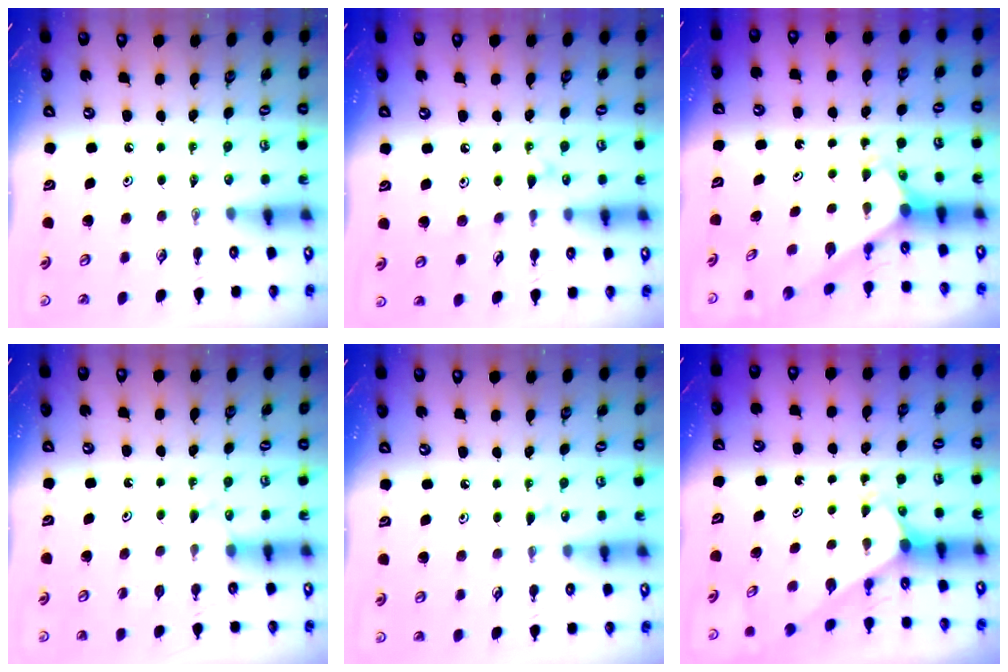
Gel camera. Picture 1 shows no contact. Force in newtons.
{"total": 8.8, "press": 8.7, "slide": 0.8}
{"total": 3.4, "press": 3.4, "slide": 0.1}
{"total": 3.9, "press": 3.9, "slide": 0.6}
{"total": 3.0, "press": 2.9, "slide": 0.4}
{"total": 2.9, "press": 2.9, "slide": 0.0}